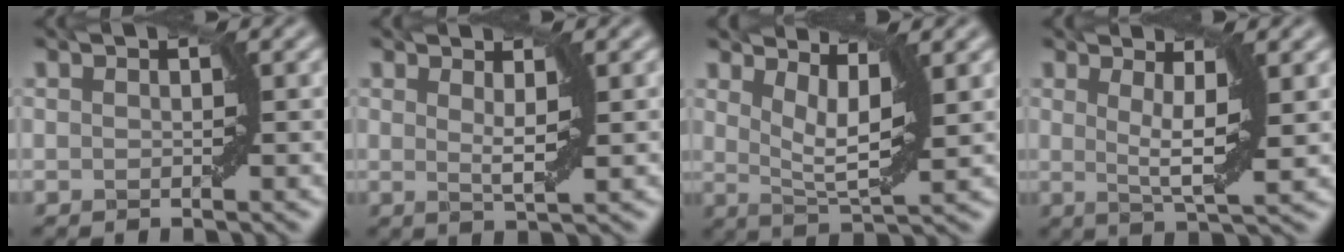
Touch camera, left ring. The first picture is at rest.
{"total": 2.0, "force": [0.9, 0.3, 1.8], "torque": [-0.028, -0.008, 0.016]}
{"total": 4.6, "force": [2.4, 1.1, 3.7], "torque": [-0.062, -0.004, 0.047]}
{"total": 4.1, "force": [1.1, 0.7, 3.8], "torque": [-0.063, -0.007, 0.020]}